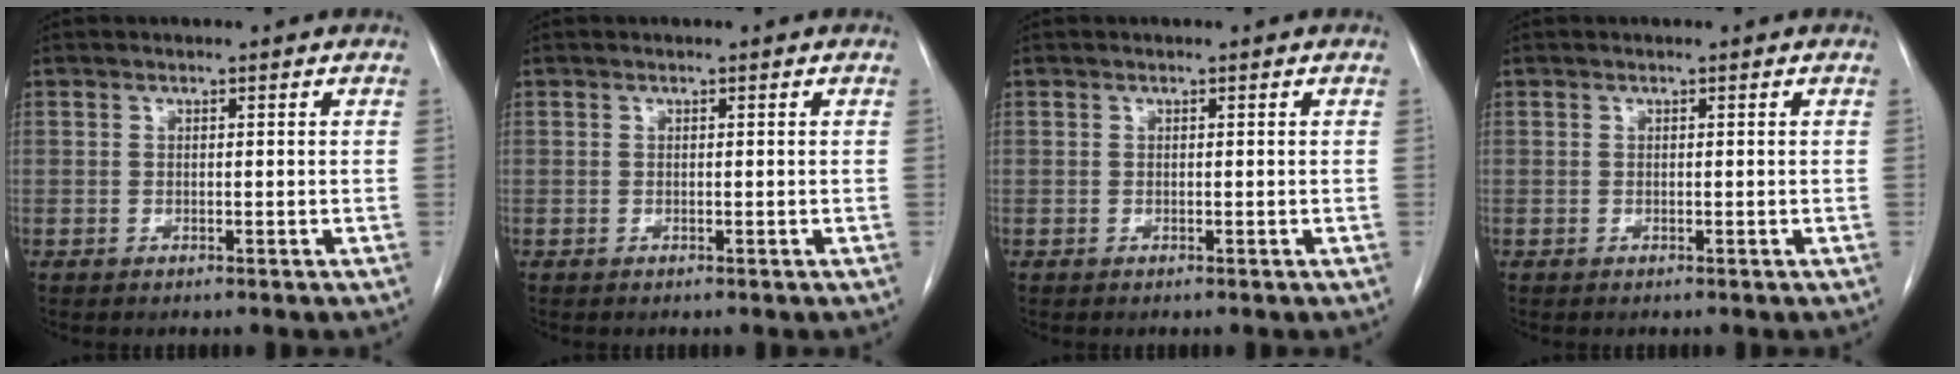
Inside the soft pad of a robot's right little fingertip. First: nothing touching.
{"total": 0.0}
{"total": 0.0}
{"total": 0.0}